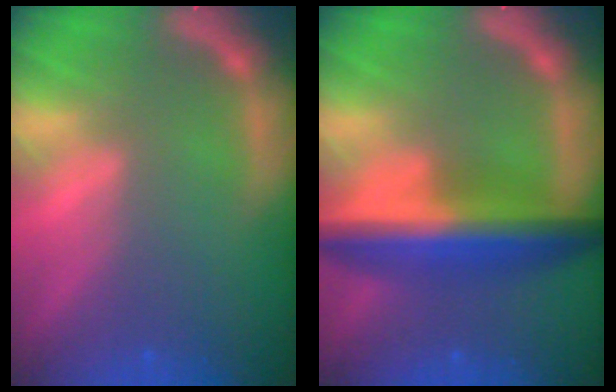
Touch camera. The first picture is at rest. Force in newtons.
{"total": 8.5}